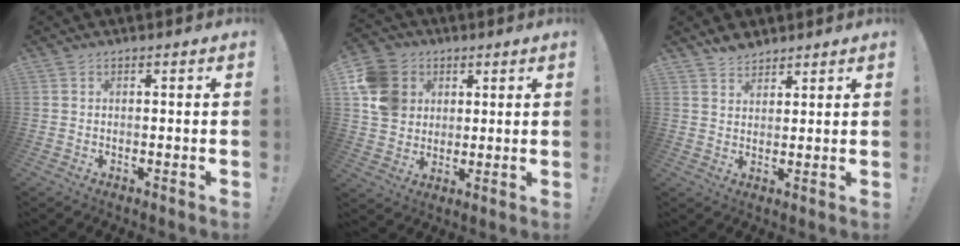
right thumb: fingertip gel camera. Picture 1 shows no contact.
{"total": 12.9, "force": [3.3, 11.4, 5.2], "torque": [-0.087, -0.006, 0.071]}
{"total": 4.9, "force": [4.2, 2.4, 0.7], "torque": [-0.007, -0.026, 0.079]}